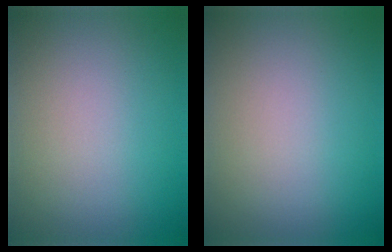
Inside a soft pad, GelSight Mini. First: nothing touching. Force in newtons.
{"total": 0.0}